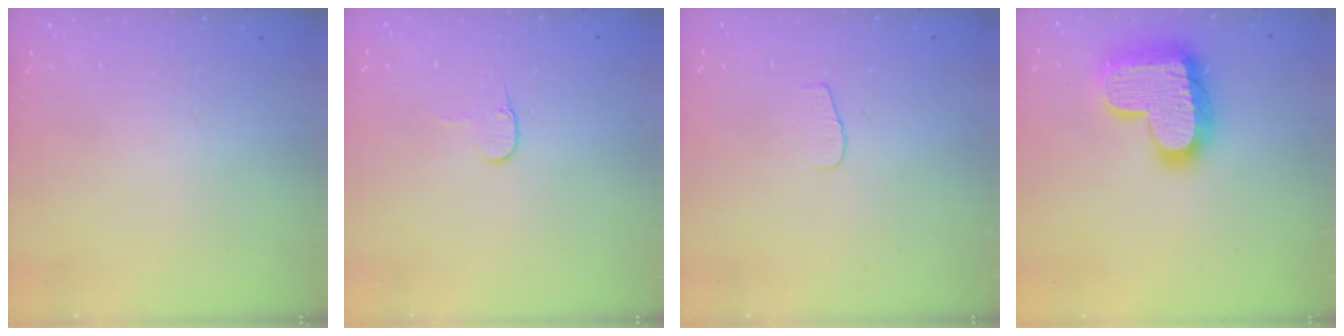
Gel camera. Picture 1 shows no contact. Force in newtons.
{"total": 4.9, "press": 4.9, "slide": 0.4}
{"total": 3.3, "press": 3.3, "slide": 0.4}
{"total": 18.7, "press": 18.7, "slide": 1.2}